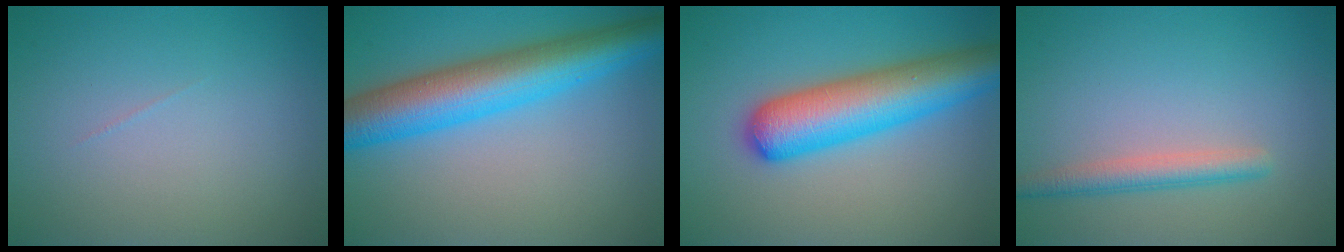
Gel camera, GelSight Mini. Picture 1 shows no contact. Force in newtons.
{"total": 8.8, "press": 8.8, "slide": 0.2}
{"total": 8.2, "press": 8.1, "slide": 0.3}
{"total": 2.6, "press": 2.6, "slide": 0.1}